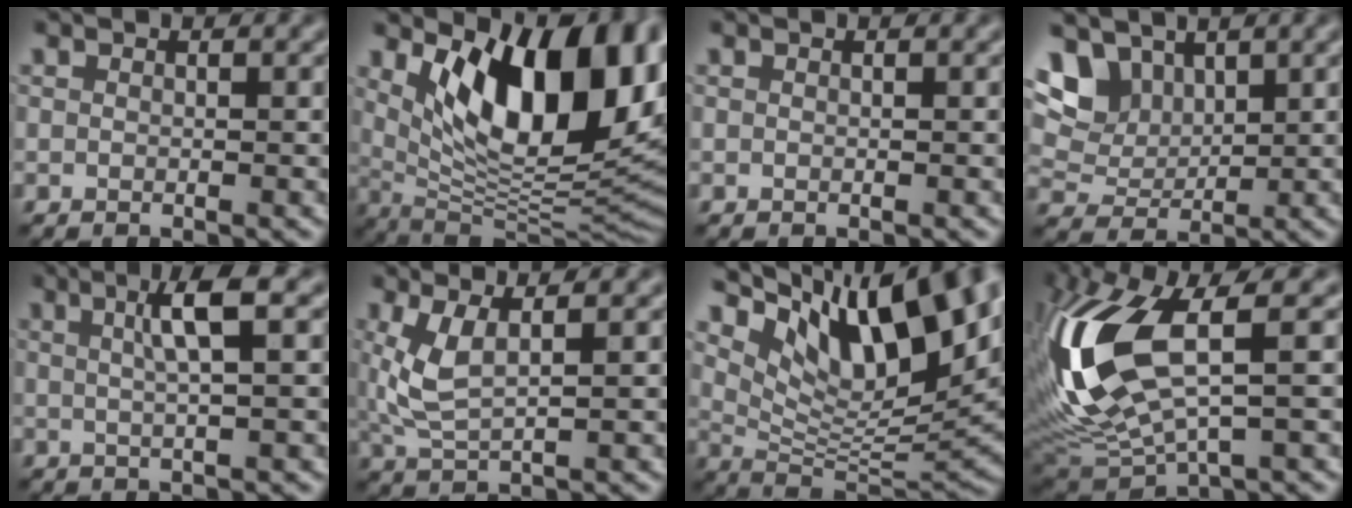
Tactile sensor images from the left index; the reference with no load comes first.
{"total": 13.7, "force": [4.0, 6.4, 11.4], "torque": [-0.143, -0.011, 0.068]}
{"total": 0.0}
{"total": 6.6, "force": [3.5, 4.5, 3.3], "torque": [-0.085, 0.001, 0.074]}
{"total": 3.7, "force": [1.1, 0.6, 3.5], "torque": [-0.054, 0.010, 0.016]}
{"total": 4.0, "force": [1.2, 1.4, 3.6], "torque": [-0.091, -0.002, 0.028]}
{"total": 12.5, "force": [7.3, 4.1, 9.2], "torque": [-0.145, -0.002, 0.142]}
{"total": 11.8, "force": [2.0, 4.6, 10.7], "torque": [-0.249, -0.008, 0.043]}